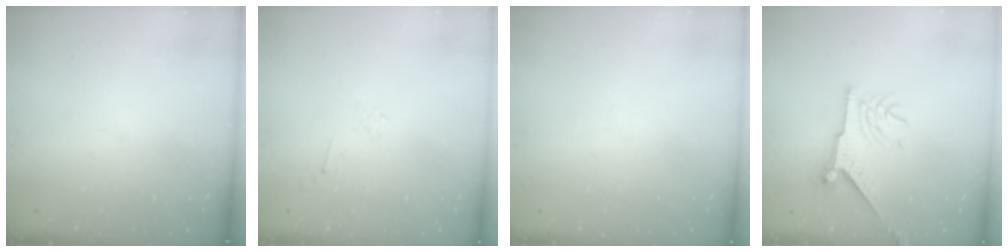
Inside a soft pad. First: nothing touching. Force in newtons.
{"total": 2.9, "press": 2.8, "slide": 0.8}
{"total": 1.8, "press": 1.6, "slide": 0.6}
{"total": 9.2, "press": 9.2, "slide": 0.2}